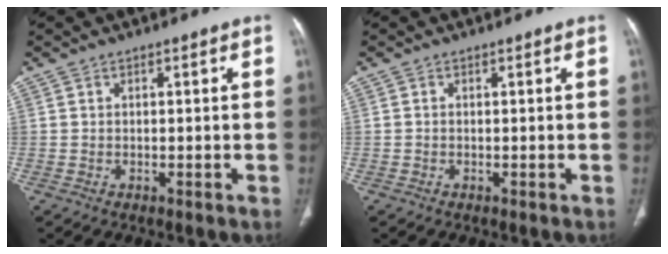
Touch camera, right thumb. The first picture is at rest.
{"total": 0.0}